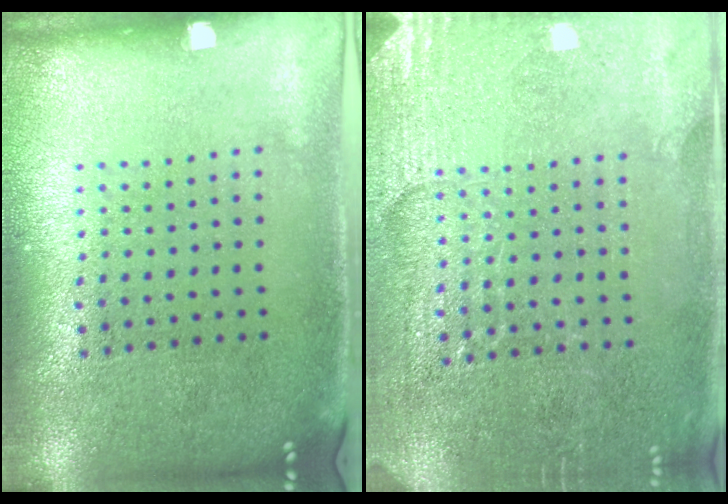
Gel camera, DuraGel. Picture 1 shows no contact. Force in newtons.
{"total": 2.9, "press": 2.9, "slide": 0.2}